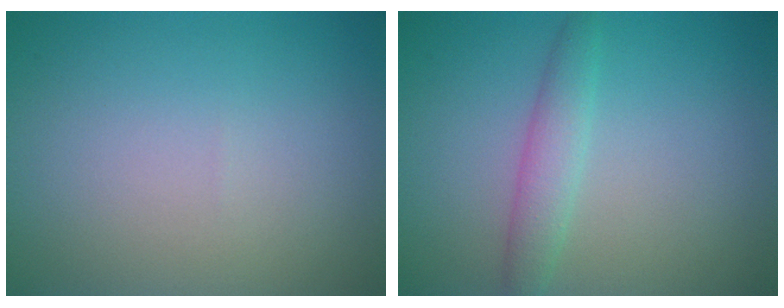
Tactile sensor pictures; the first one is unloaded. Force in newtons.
{"total": 2.3, "press": 2.3, "slide": 0.1}